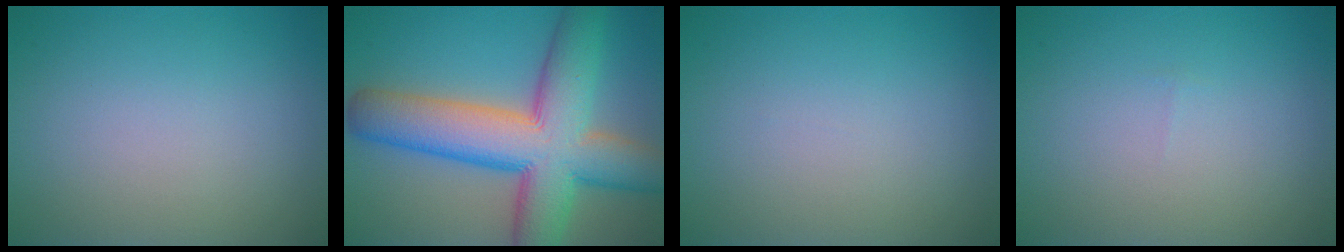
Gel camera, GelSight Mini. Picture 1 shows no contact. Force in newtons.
{"total": 12.6, "press": 12.6, "slide": 0.6}
{"total": 0.0}
{"total": 0.0}